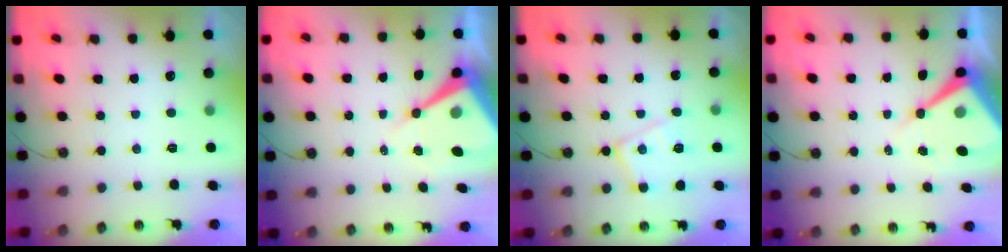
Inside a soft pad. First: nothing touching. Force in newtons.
{"total": 12.4, "press": 12.4, "slide": 1.1}
{"total": 12.4, "press": 12.4, "slide": 0.8}
{"total": 10.0, "press": 9.9, "slide": 1.1}